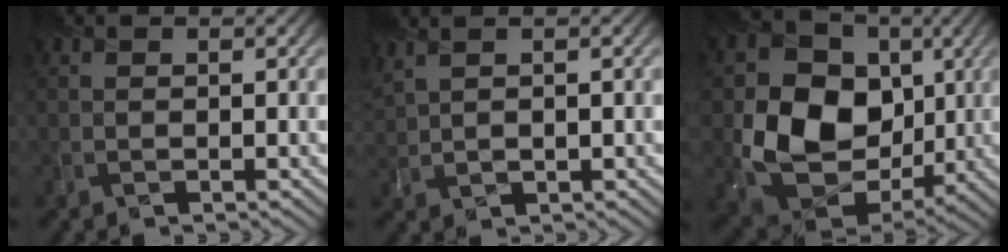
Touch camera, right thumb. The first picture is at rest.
{"total": 2.6, "force": [2.1, 0.6, 1.4], "torque": [-0.043, 0.010, 0.047]}
{"total": 13.1, "force": [1.2, 10.9, 7.3], "torque": [-0.147, -0.011, 0.017]}